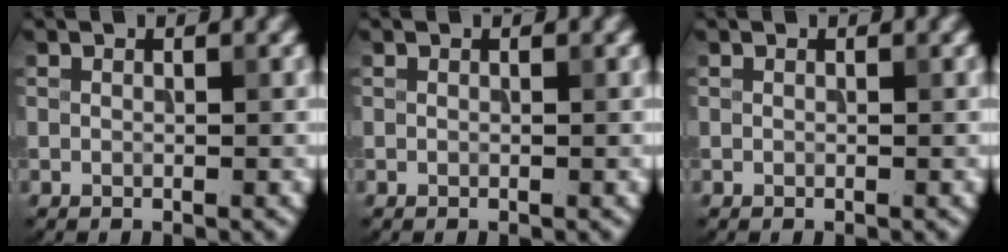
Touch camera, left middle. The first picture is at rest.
{"total": 0.0}
{"total": 0.0}